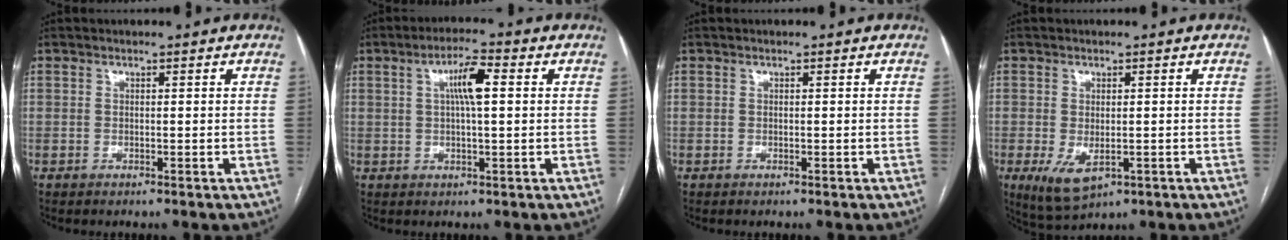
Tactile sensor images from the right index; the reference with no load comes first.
{"total": 5.8, "force": [1.3, 0.8, 5.6], "torque": [-0.102, 0.013, 0.022]}
{"total": 0.0}
{"total": 5.7, "force": [-1.9, 2.8, 4.6], "torque": [-0.083, -0.016, -0.017]}